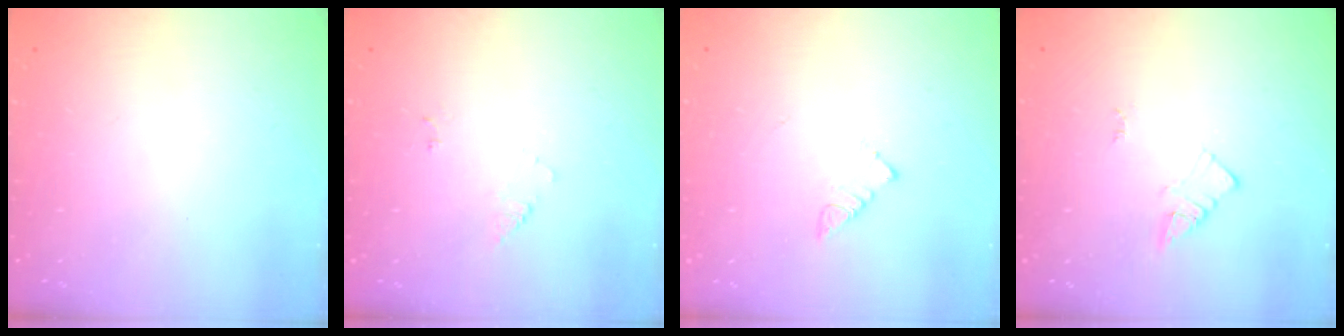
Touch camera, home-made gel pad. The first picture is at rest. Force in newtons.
{"total": 6.0, "press": 6.0, "slide": 0.7}
{"total": 3.9, "press": 3.9, "slide": 0.2}
{"total": 2.1, "press": 2.1, "slide": 0.3}